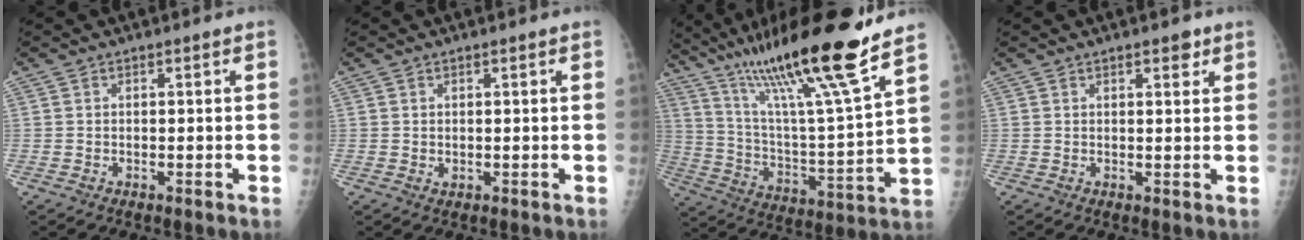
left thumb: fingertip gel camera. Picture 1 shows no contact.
{"total": 0.7, "force": [0.2, 0.4, 0.6], "torque": [-0.008, -0.004, 0.008]}
{"total": 25.0, "force": [17.5, 1.5, 17.8], "torque": [-0.290, -0.059, 0.309]}
{"total": 2.5, "force": [1.6, 1.0, 1.6], "torque": [-0.014, -0.008, 0.021]}